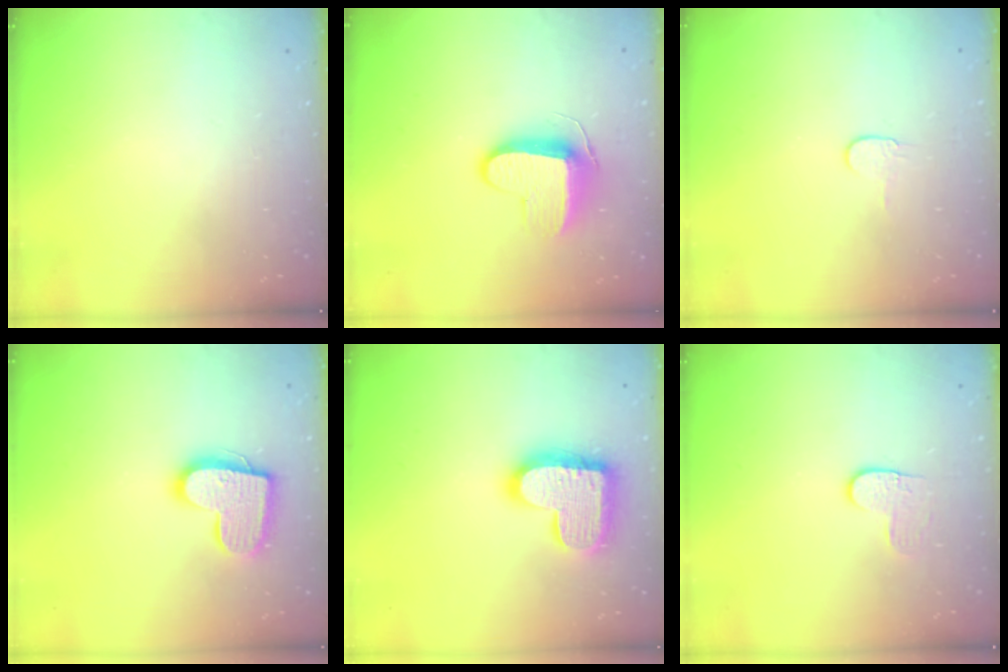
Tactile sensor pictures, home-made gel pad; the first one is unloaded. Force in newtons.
{"total": 10.0, "press": 10.0, "slide": 1.1}
{"total": 3.7, "press": 3.7, "slide": 0.4}
{"total": 14.9, "press": 14.9, "slide": 1.0}
{"total": 20.1, "press": 20.1, "slide": 1.3}
{"total": 3.6, "press": 3.6, "slide": 0.4}